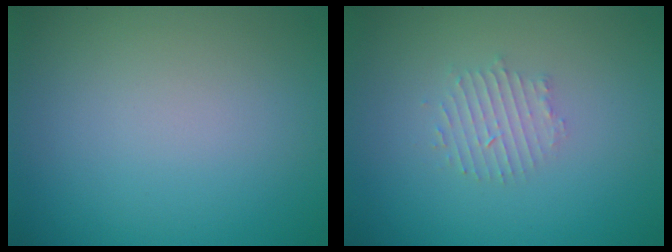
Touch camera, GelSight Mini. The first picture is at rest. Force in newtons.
{"total": 1.8, "press": 1.7, "slide": 0.4}